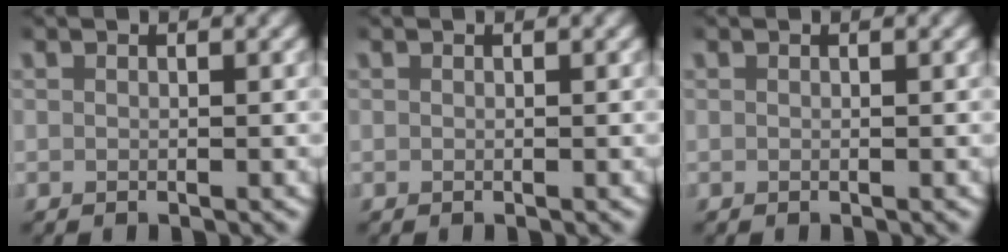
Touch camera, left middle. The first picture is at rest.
{"total": 0.0}
{"total": 0.0}